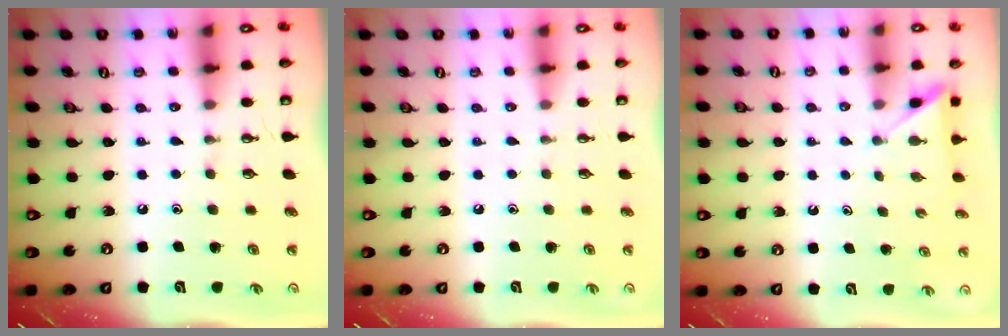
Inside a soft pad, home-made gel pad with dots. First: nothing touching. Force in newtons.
{"total": 0.0}
{"total": 3.0, "press": 3.0, "slide": 0.3}